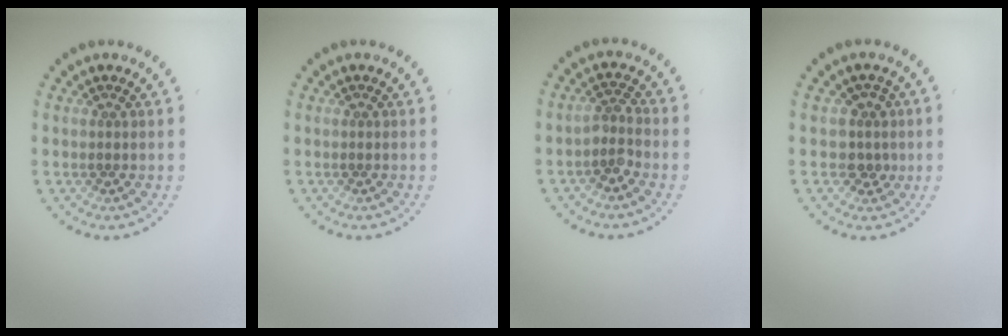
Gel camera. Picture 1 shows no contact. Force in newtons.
{"total": 0.0}
{"total": 1.8, "press": 1.3, "slide": 1.3}
{"total": 2.1, "press": 1.7, "slide": 1.2}